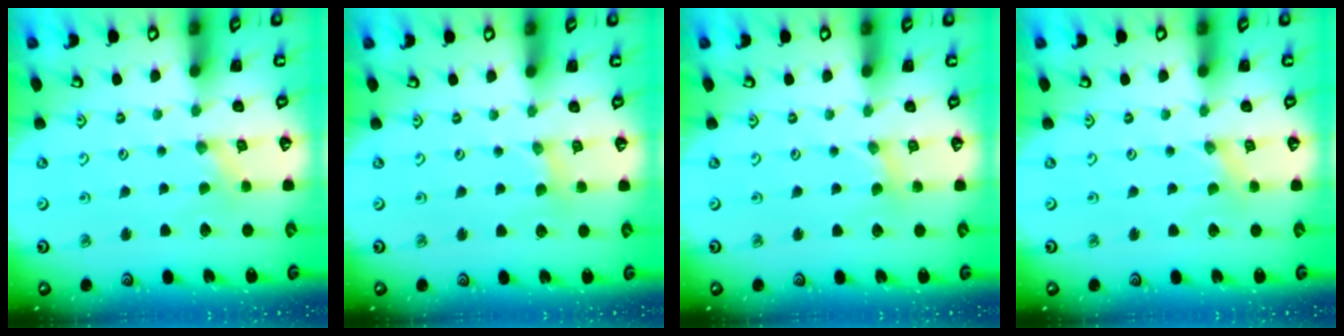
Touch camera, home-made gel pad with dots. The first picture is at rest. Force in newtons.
{"total": 1.7, "press": 1.7, "slide": 0.3}
{"total": 0.6, "press": 0.6, "slide": 0.2}
{"total": 0.0}